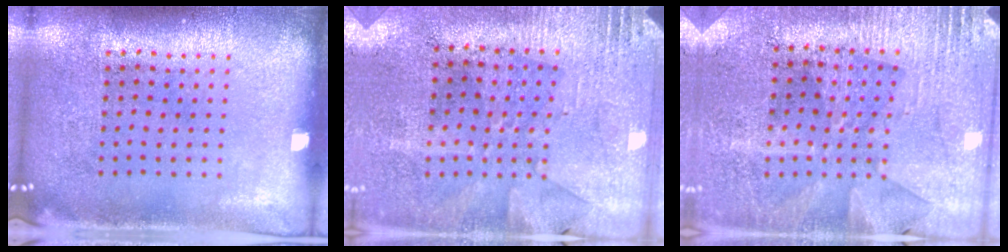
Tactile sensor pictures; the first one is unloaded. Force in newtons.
{"total": 2.7, "press": 2.4, "slide": 1.3}
{"total": 2.8, "press": 2.7, "slide": 0.6}